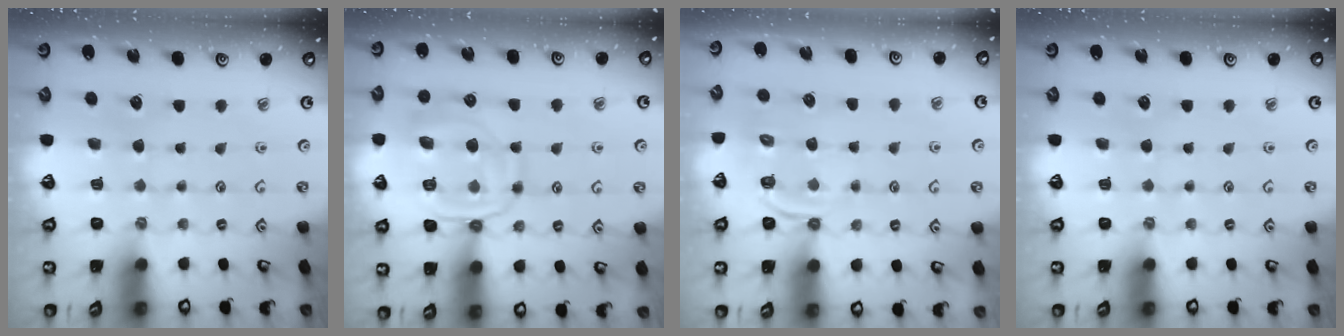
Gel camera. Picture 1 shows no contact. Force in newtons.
{"total": 14.2, "press": 14.2, "slide": 1.2}
{"total": 5.8, "press": 5.5, "slide": 1.9}
{"total": 0.0}